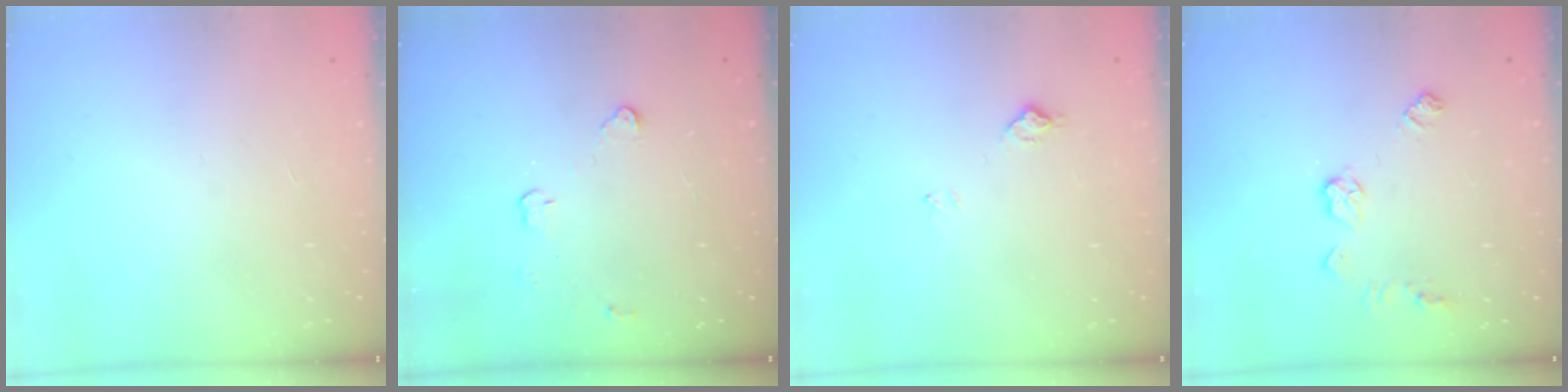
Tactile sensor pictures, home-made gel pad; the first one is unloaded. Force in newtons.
{"total": 3.6, "press": 3.5, "slide": 0.5}
{"total": 6.9, "press": 6.8, "slide": 0.7}
{"total": 7.8, "press": 7.8, "slide": 0.5}